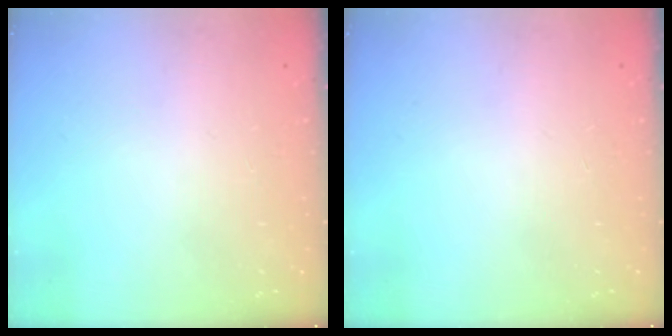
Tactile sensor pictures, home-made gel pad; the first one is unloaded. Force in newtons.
{"total": 0.0}